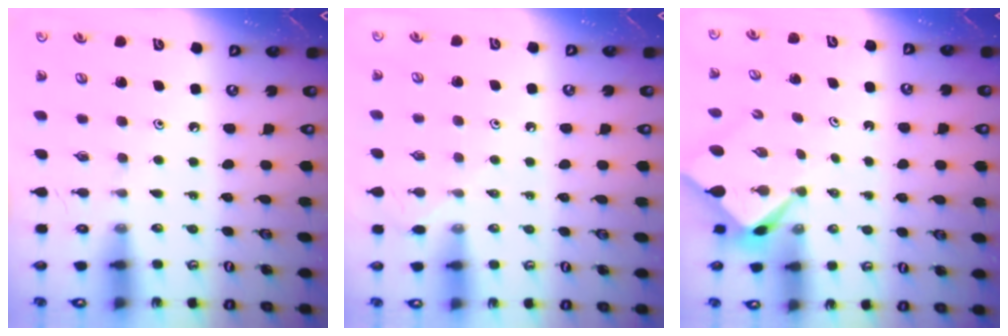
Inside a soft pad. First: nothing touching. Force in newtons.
{"total": 2.9, "press": 2.9, "slide": 0.6}
{"total": 2.2, "press": 2.2, "slide": 0.1}